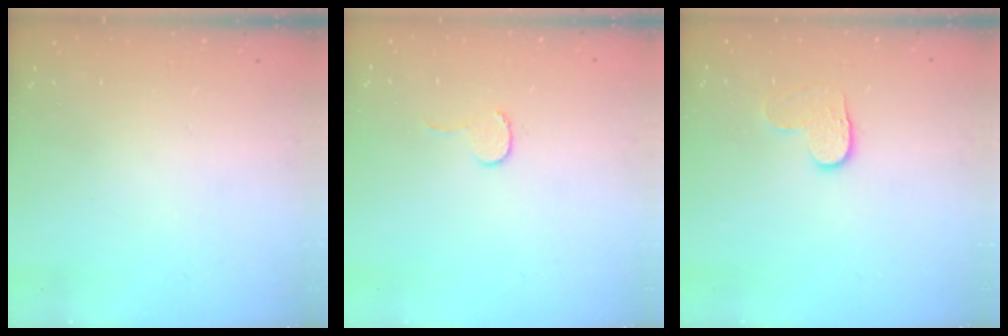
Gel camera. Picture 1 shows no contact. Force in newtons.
{"total": 3.9, "press": 3.9, "slide": 0.3}
{"total": 4.3, "press": 4.3, "slide": 0.5}